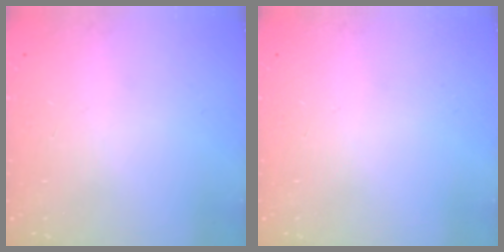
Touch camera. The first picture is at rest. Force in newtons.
{"total": 0.0}